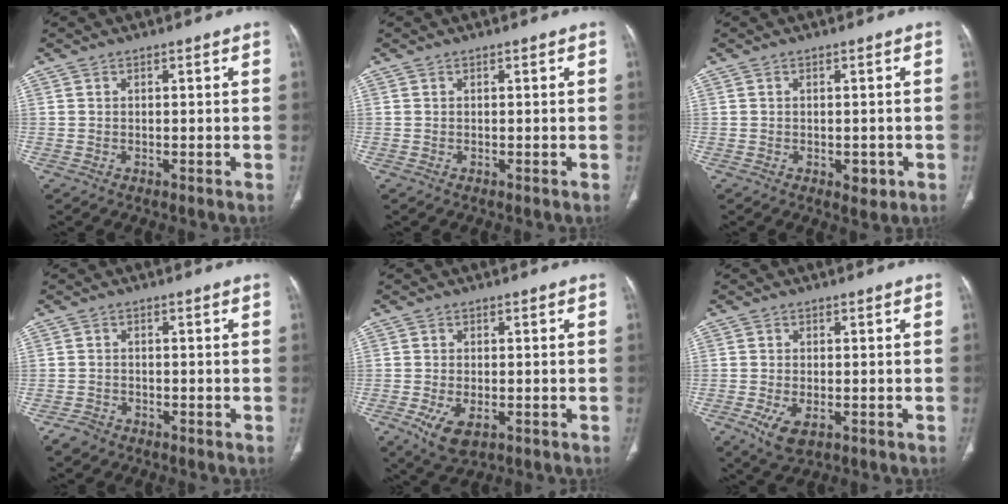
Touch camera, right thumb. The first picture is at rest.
{"total": 0.0}
{"total": 2.6, "force": [-0.8, 1.6, 1.9], "torque": [-0.013, 0.000, -0.005]}
{"total": 2.5, "force": [-1.9, 1.6, 0.5], "torque": [-0.016, 0.007, -0.032]}
{"total": 6.0, "force": [-2.2, 3.1, 4.6], "torque": [-0.090, -0.006, -0.029]}
{"total": 5.1, "force": [-1.9, 2.6, 4.0], "torque": [-0.079, -0.007, -0.026]}